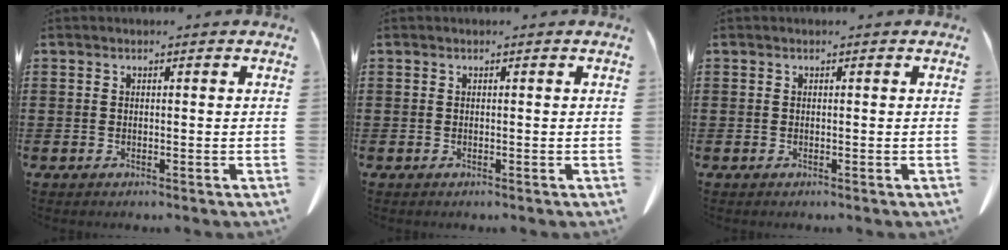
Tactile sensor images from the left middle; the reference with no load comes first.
{"total": 0.0}
{"total": 0.0}